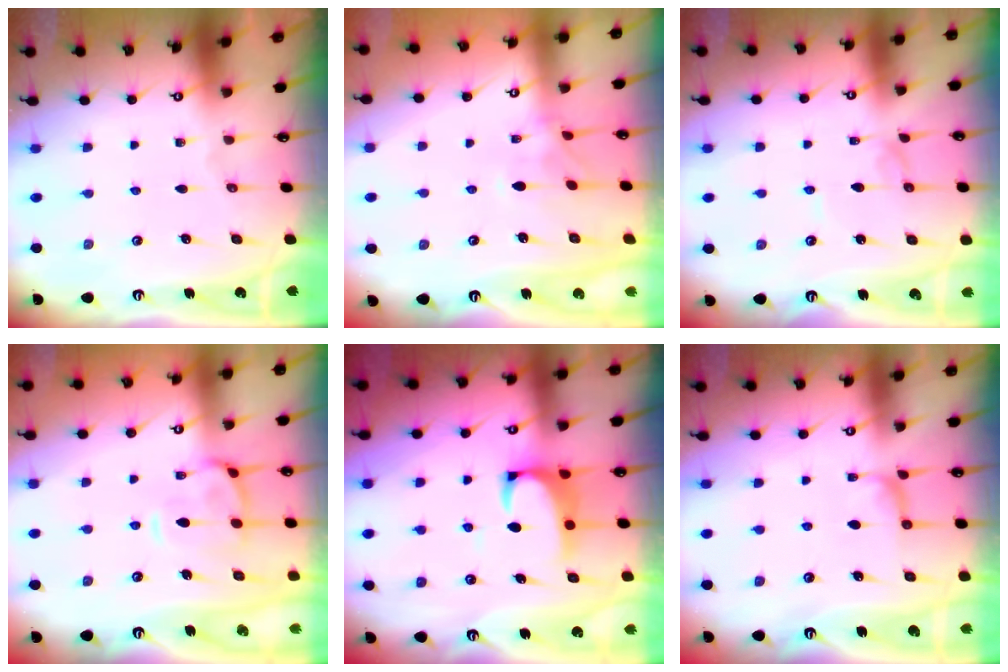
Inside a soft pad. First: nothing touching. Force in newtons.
{"total": 0.9, "press": 0.1, "slide": 0.9}
{"total": 1.8, "press": 1.8, "slide": 0.1}
{"total": 5.8, "press": 5.6, "slide": 1.5}
{"total": 2.2, "press": 2.0, "slide": 1.0}
{"total": 2.8, "press": 2.7, "slide": 0.8}